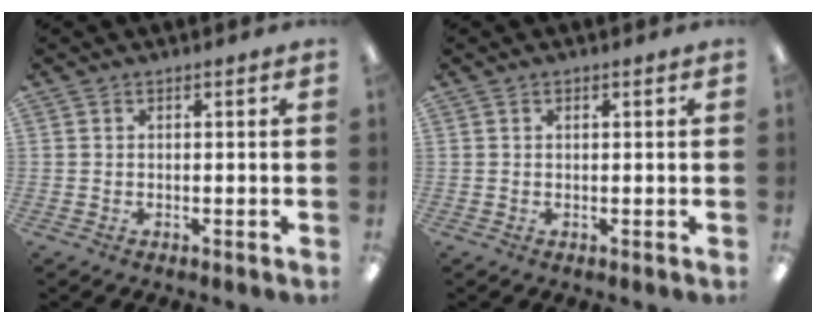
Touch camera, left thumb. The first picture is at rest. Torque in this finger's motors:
{"motor_torque": [-0.18, -0.13, -0.52, 0.12, -0.03]}